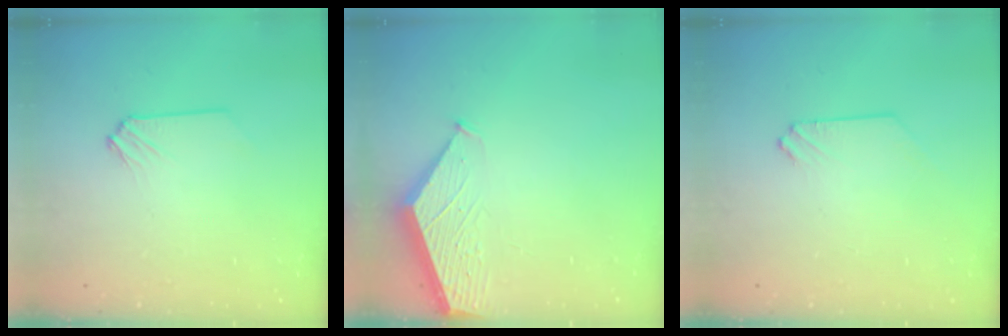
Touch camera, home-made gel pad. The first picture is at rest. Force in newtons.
{"total": 1.8, "press": 1.8, "slide": 0.2}
{"total": 0.0}